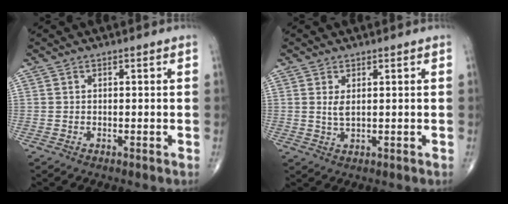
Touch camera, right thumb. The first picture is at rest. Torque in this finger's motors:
{"motor_torque": [-0.76, 0.07, -0.22, -0.02, 0.00]}